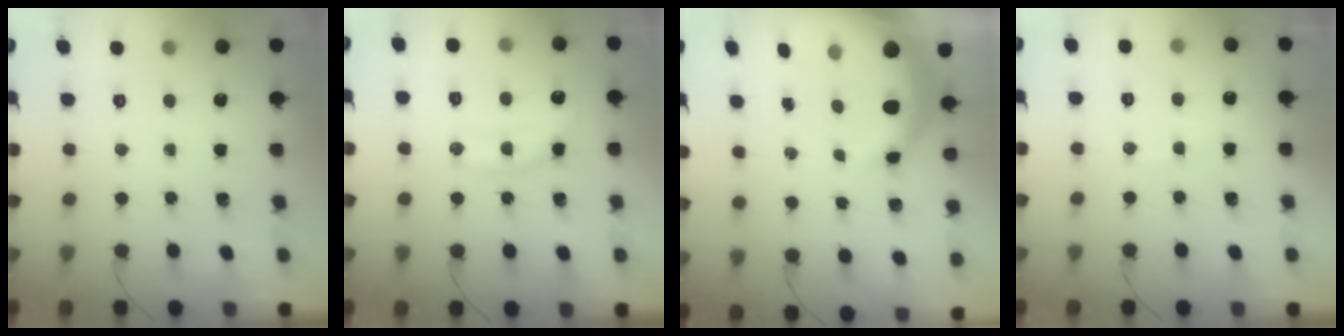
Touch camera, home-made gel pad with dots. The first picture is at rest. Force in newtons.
{"total": 12.5, "press": 12.5, "slide": 0.6}
{"total": 9.0, "press": 8.9, "slide": 1.6}
{"total": 5.9, "press": 5.8, "slide": 1.0}